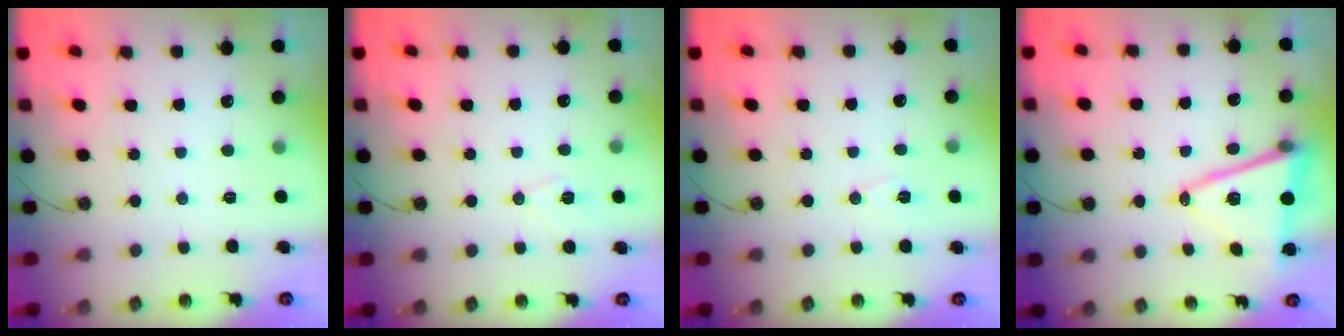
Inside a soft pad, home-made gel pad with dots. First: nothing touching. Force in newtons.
{"total": 7.9, "press": 6.6, "slide": 4.2}
{"total": 6.3, "press": 4.5, "slide": 4.4}
{"total": 14.3, "press": 13.8, "slide": 3.7}